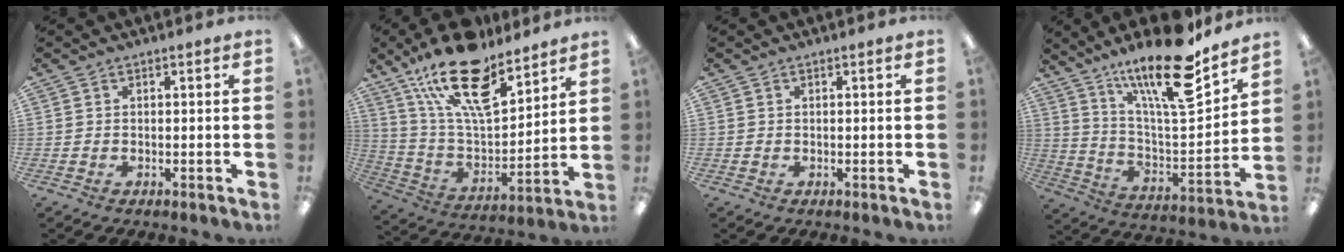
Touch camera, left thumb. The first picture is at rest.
{"total": 22.9, "force": [15.8, 9.1, 13.9], "torque": [-0.242, -0.087, 0.277]}
{"total": 0.0}
{"total": 22.2, "force": [15.8, 5.5, 14.6], "torque": [-0.246, -0.103, 0.259]}